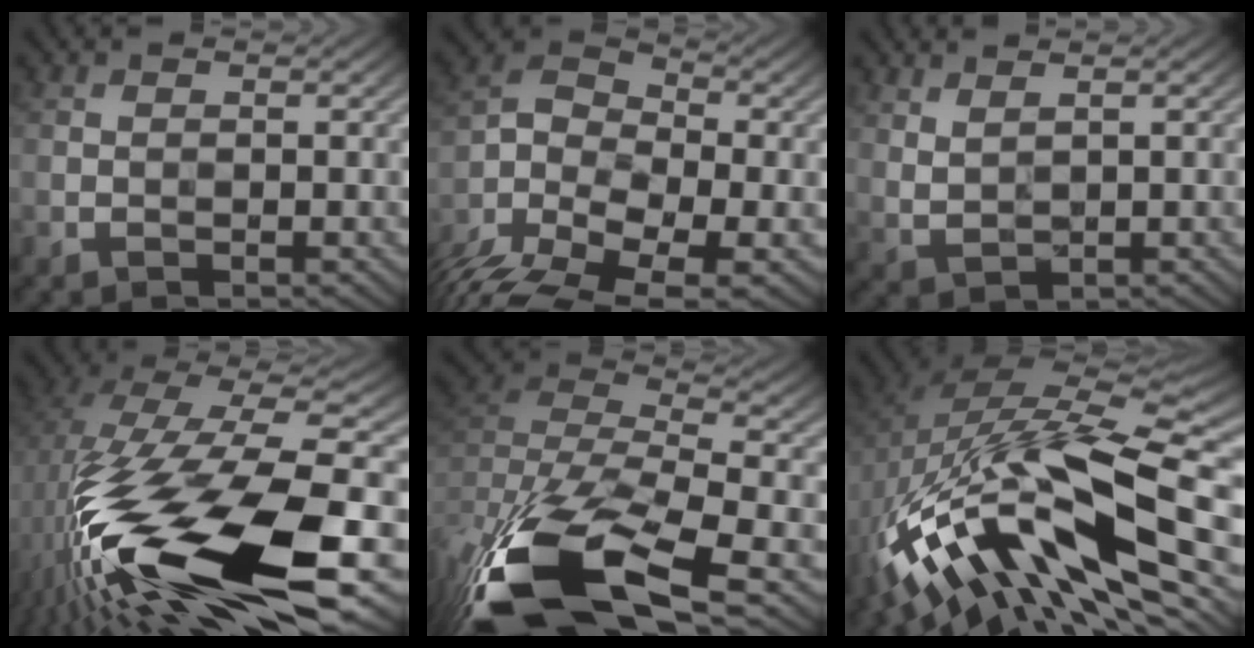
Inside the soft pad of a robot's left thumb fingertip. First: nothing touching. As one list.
[{"total": 13.9, "force": [-8.4, 6.8, 8.8], "torque": [-0.212, -0.012, -0.164]}, {"total": 2.3, "force": [2.1, 0.7, 0.8], "torque": [-0.023, -0.001, 0.052]}, {"total": 19.9, "force": [-5.7, 8.3, 17.1], "torque": [-0.362, -0.029, -0.086]}, {"total": 17.9, "force": [-9.9, 6.6, 13.4], "torque": [-0.314, -0.032, -0.158]}, {"total": 17.4, "force": [-6.1, 7.9, 14.2], "torque": [-0.275, 0.000, -0.113]}]